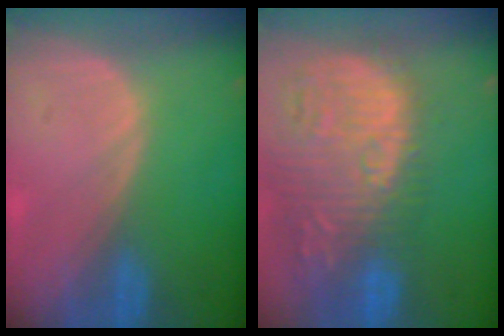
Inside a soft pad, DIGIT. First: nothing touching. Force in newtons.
{"total": 15.4, "press": 13.0, "slide": 8.2}